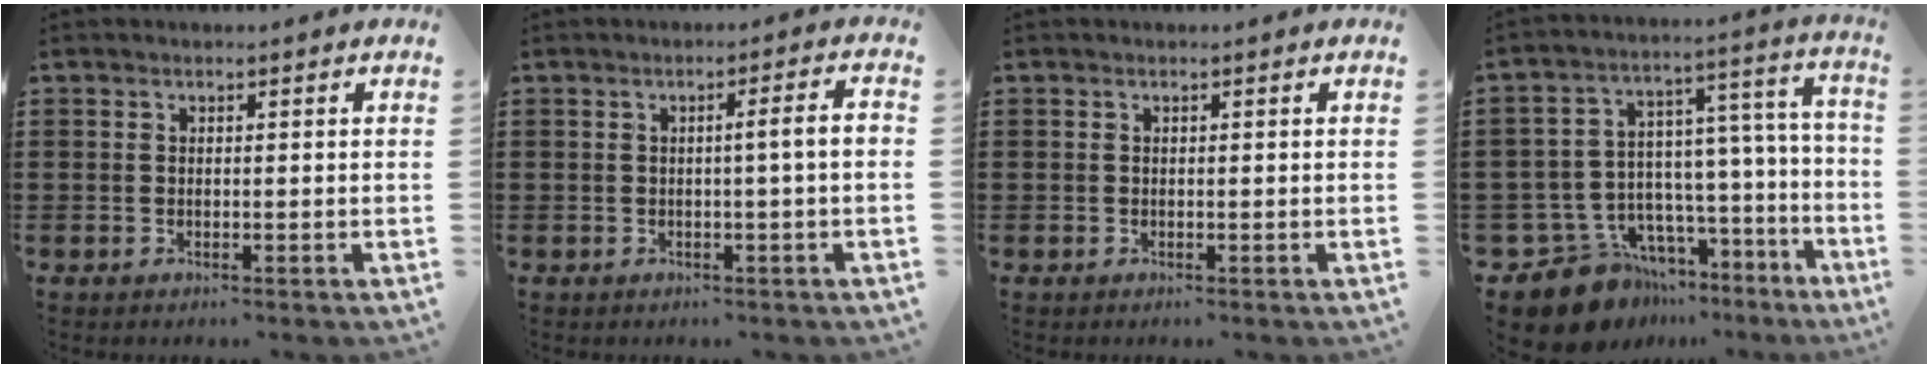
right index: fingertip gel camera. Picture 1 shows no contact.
{"total": 3.2, "force": [-0.3, -0.3, 3.1], "torque": [-0.054, -0.004, -0.010]}
{"total": 0.0}
{"total": 10.6, "force": [-9.0, 5.1, 2.5], "torque": [-0.060, 0.014, -0.165]}